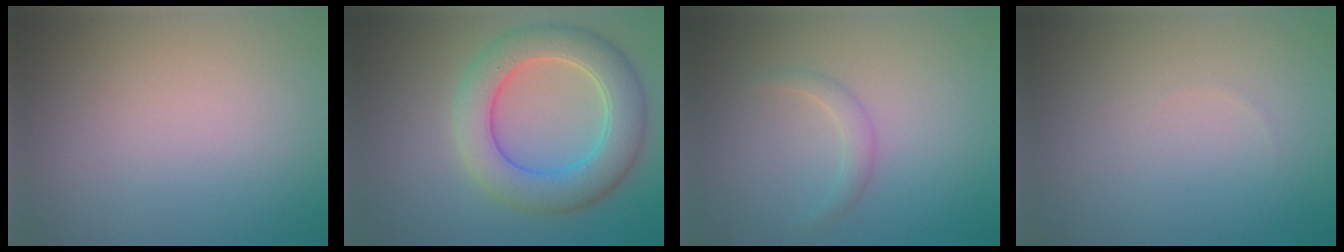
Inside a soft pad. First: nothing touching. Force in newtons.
{"total": 7.0, "press": 7.0, "slide": 0.2}
{"total": 1.2, "press": 1.2, "slide": 0.0}
{"total": 0.0}